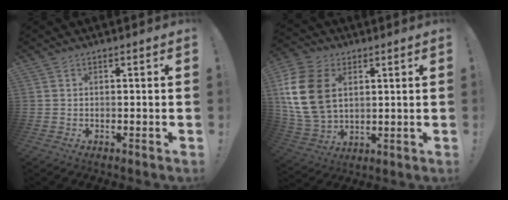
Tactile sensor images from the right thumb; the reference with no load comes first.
{"total": 17.9, "force": [4.4, 12.7, 11.7], "torque": [-0.249, -0.010, 0.083]}